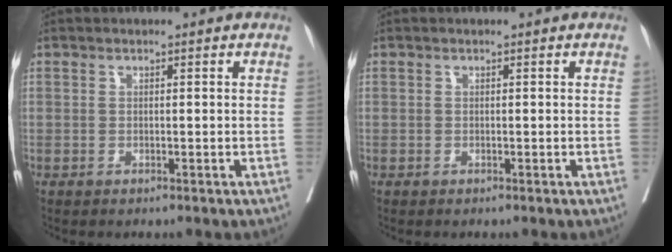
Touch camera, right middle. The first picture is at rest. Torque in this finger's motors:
{"motor_torque": [0.02, -0.10, -0.13, -0.18]}